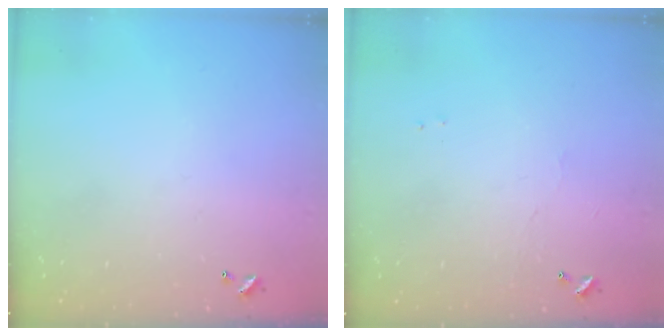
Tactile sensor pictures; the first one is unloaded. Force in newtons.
{"total": 1.2, "press": 1.1, "slide": 0.3}